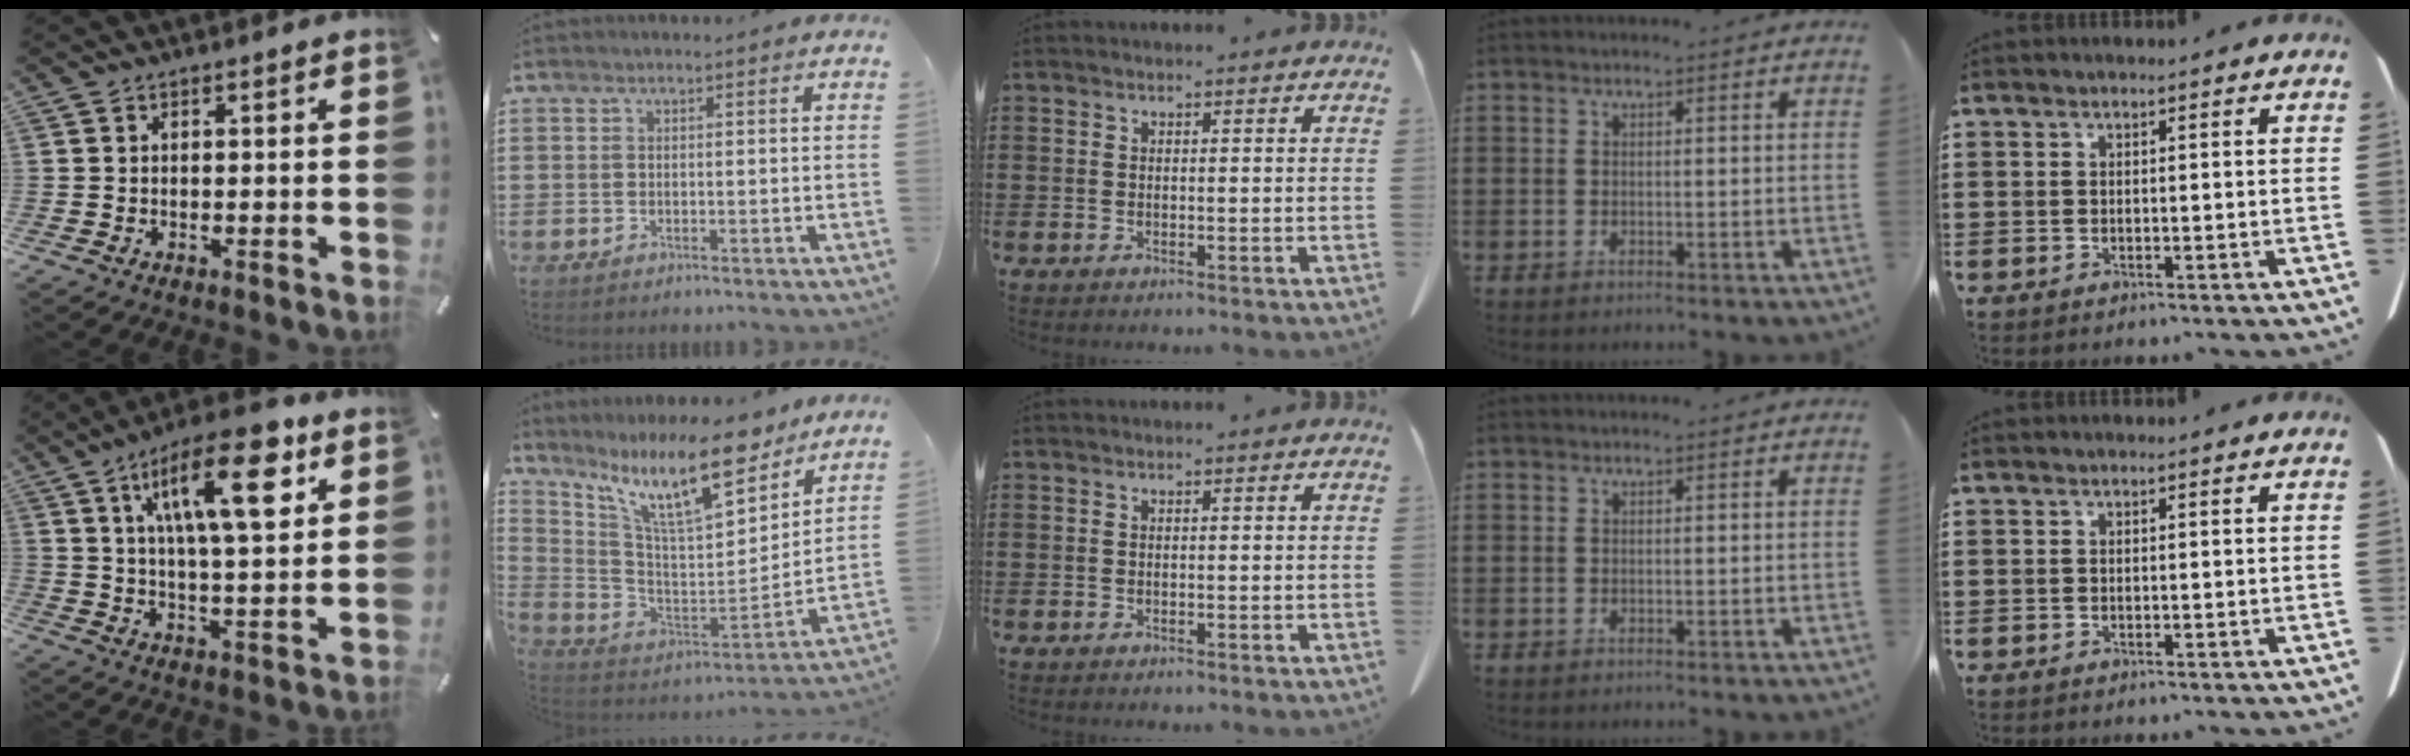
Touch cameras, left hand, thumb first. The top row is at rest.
{"thumb": {"total": 18.7, "force": [8.7, 6.4, 15.3], "torque": [-0.245, -0.022, 0.133]}, "index": {"total": 14.3, "force": [10.5, 3.4, 9.1], "torque": [-0.192, -0.054, 0.181]}}